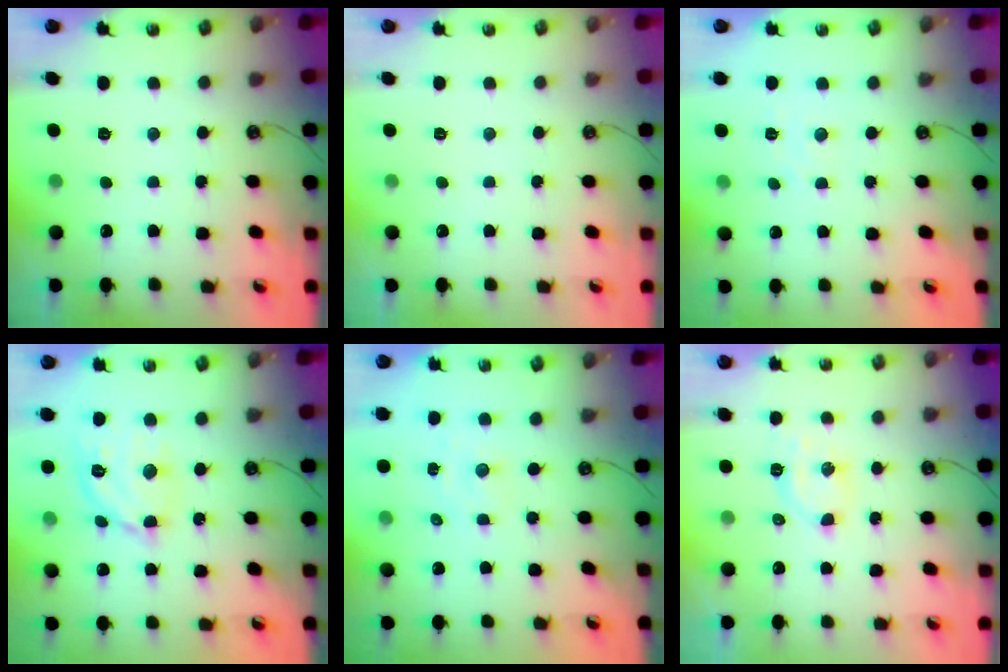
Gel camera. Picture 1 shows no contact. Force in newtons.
{"total": 0.0}
{"total": 2.8, "press": 2.8, "slide": 0.4}
{"total": 13.2, "press": 13.2, "slide": 1.0}
{"total": 2.7, "press": 2.7, "slide": 0.4}
{"total": 5.0, "press": 4.9, "slide": 0.5}